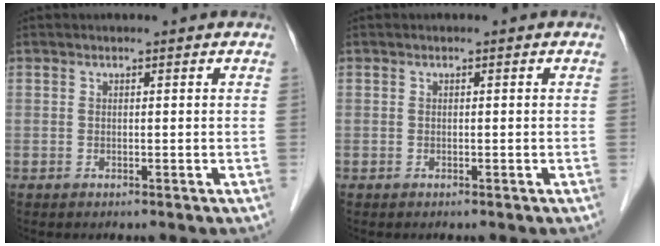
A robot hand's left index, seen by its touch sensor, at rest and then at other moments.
{"total": 0.0}